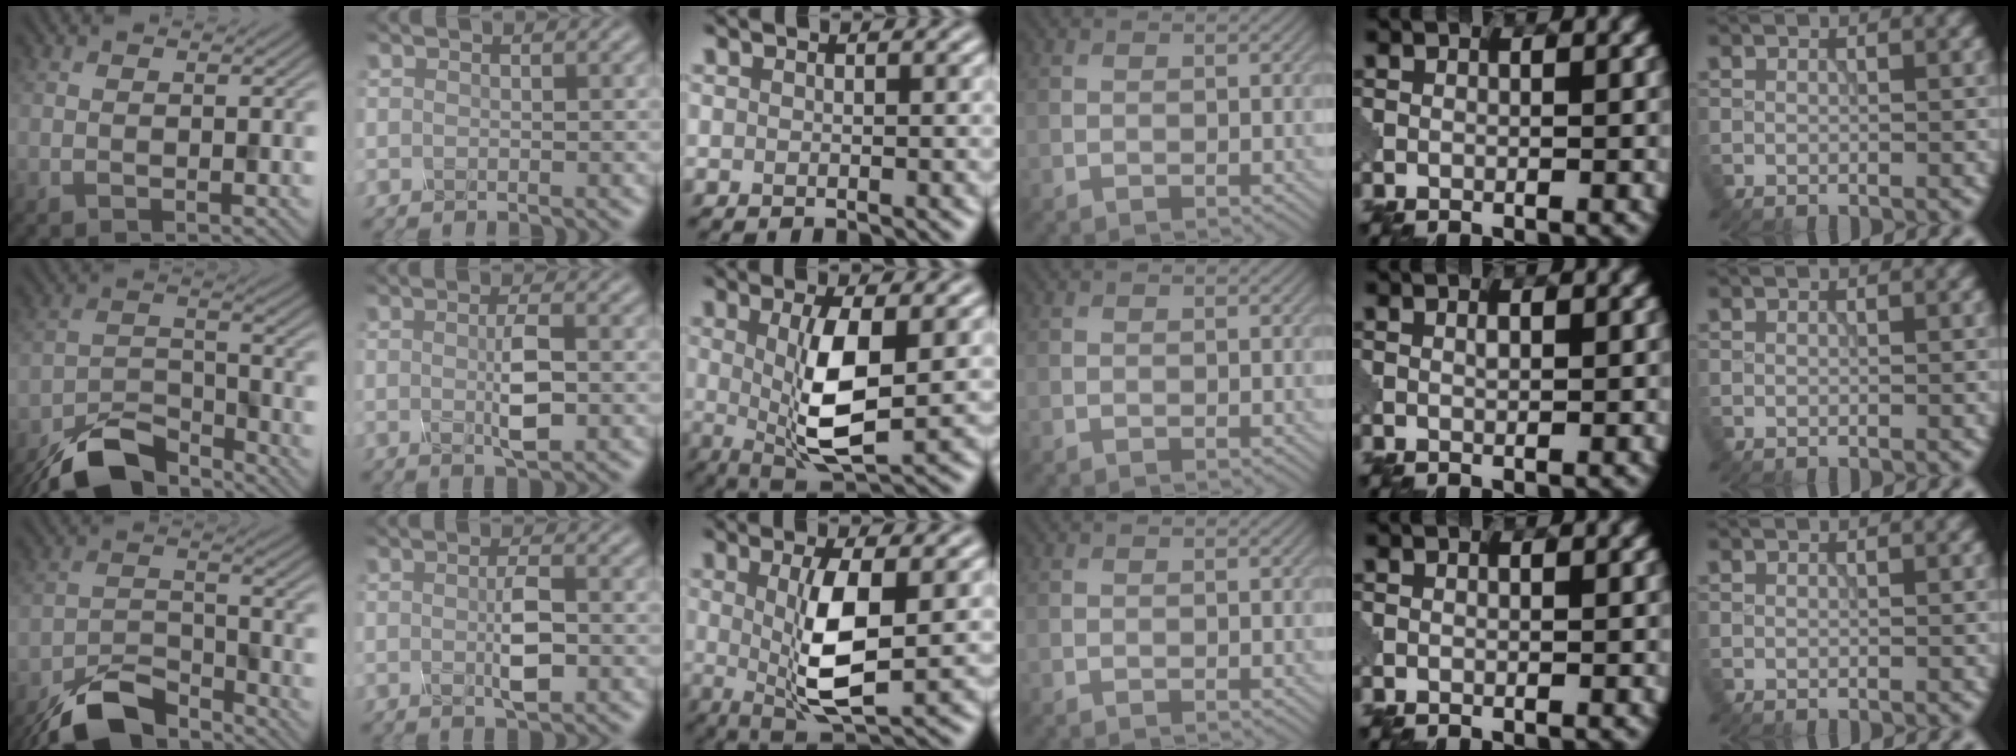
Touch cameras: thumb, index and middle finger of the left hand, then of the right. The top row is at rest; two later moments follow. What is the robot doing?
{"motion": "press", "object": "mechanical pencil"}